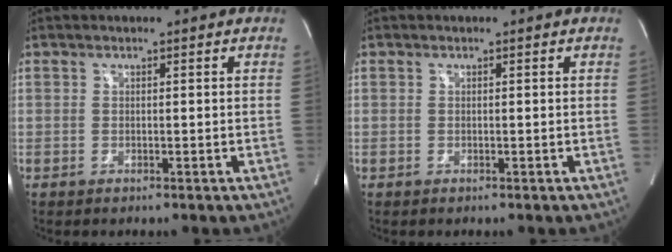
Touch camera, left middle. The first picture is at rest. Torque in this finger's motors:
{"motor_torque": [0.17, 0.18, 0.03, 0.00]}